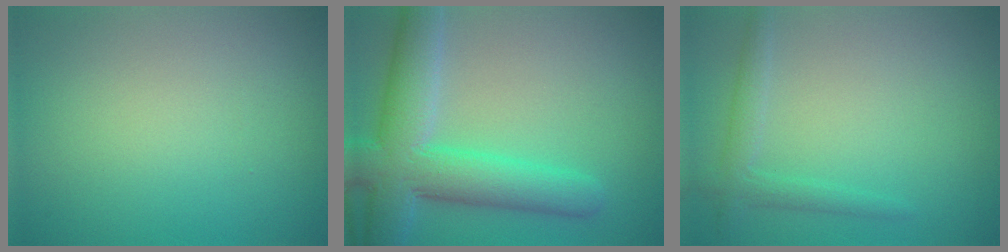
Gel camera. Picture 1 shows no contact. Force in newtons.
{"total": 7.9, "press": 7.9, "slide": 0.4}
{"total": 1.2, "press": 1.2, "slide": 0.1}